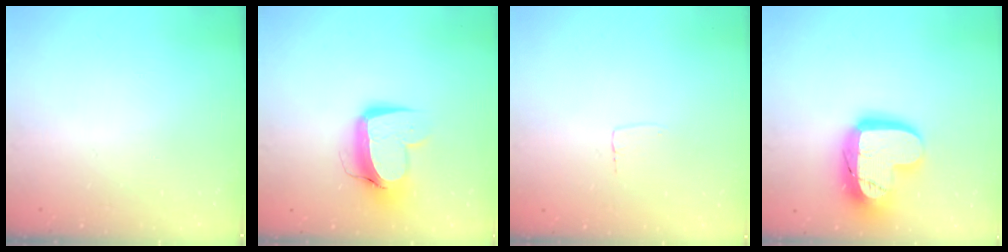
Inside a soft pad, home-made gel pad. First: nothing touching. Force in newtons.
{"total": 12.3, "press": 12.2, "slide": 1.3}
{"total": 2.6, "press": 2.6, "slide": 0.1}
{"total": 18.4, "press": 18.3, "slide": 1.4}